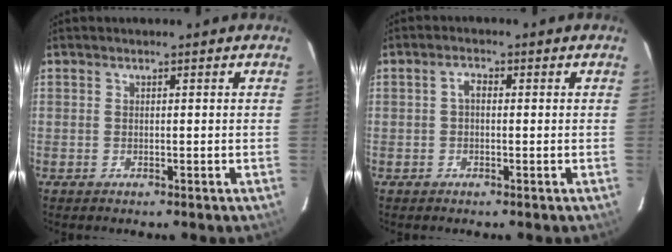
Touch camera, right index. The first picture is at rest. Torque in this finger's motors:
{"motor_torque": [0.16, -0.06, 0.13, 0.03]}